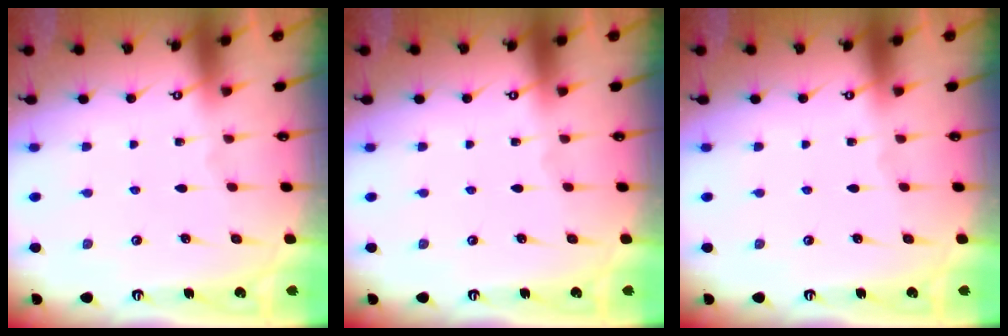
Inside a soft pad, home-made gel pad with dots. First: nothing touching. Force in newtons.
{"total": 0.0}
{"total": 0.0}